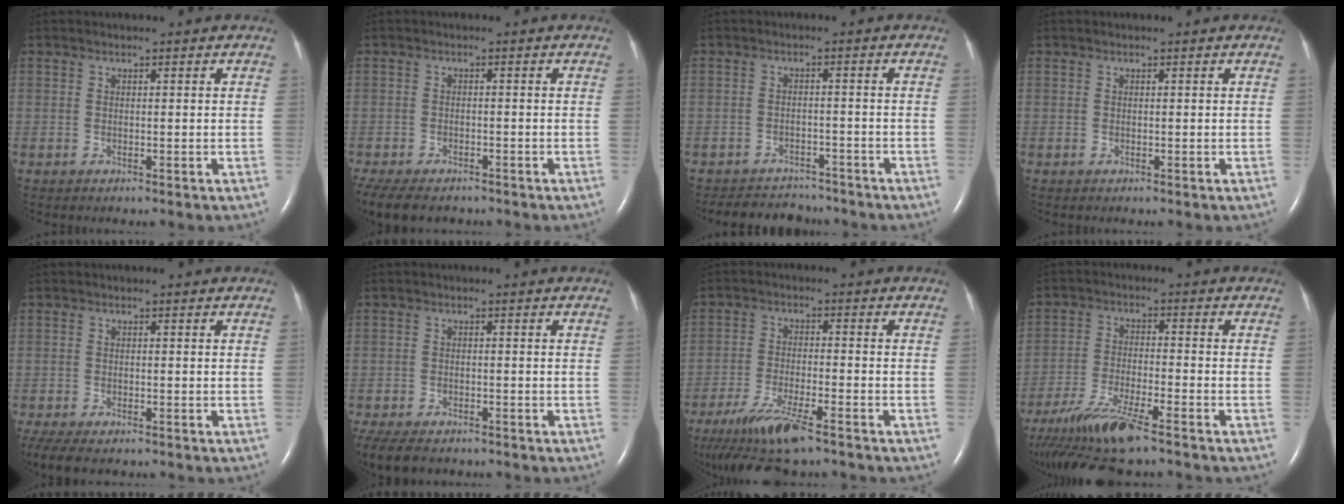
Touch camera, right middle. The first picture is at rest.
{"total": 11.8, "force": [-8.8, 5.4, 5.6], "torque": [-0.137, -0.016, -0.123]}
{"total": 7.8, "force": [-7.3, 2.5, 1.0], "torque": [-0.017, 0.004, -0.099]}
{"total": 0.0}
{"total": 7.9, "force": [-6.0, 3.0, 4.3], "torque": [-0.091, -0.012, -0.093]}
{"total": 9.4, "force": [-7.3, 3.8, 4.5], "torque": [-0.099, -0.012, -0.109]}
{"total": 10.6, "force": [-7.9, 1.2, 7.1], "torque": [-0.135, -0.030, -0.136]}
{"total": 12.1, "force": [-9.6, 0.6, 7.3], "torque": [-0.141, -0.030, -0.166]}